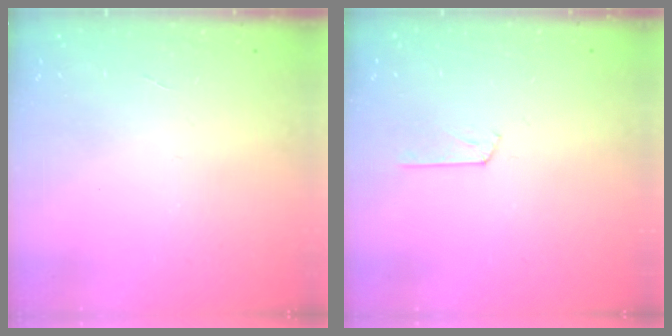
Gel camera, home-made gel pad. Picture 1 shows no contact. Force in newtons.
{"total": 2.9, "press": 2.9, "slide": 0.3}